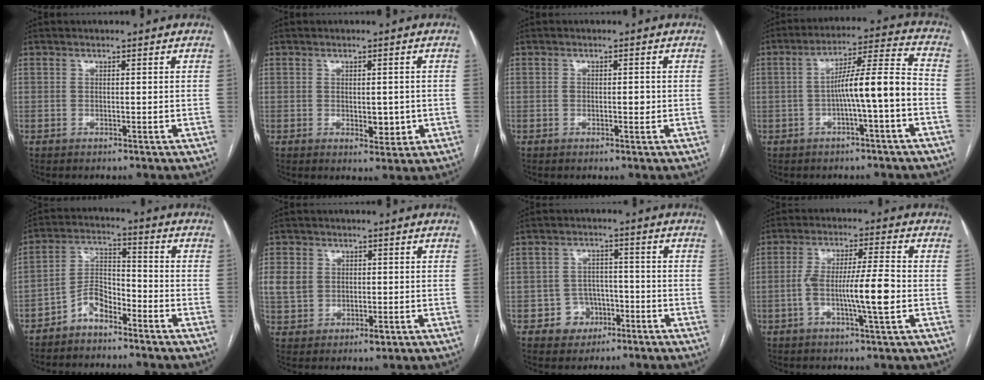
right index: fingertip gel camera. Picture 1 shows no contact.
{"total": 3.5, "force": [-0.4, 2.0, 2.9], "torque": [-0.033, -0.003, 0.002]}
{"total": 1.8, "force": [-0.1, 1.0, 1.5], "torque": [-0.021, 0.002, -0.001]}
{"total": 9.9, "force": [-2.4, -0.2, 9.6], "torque": [-0.155, 0.029, -0.039]}
{"total": 5.9, "force": [-4.3, 2.5, 3.1], "torque": [-0.063, 0.014, -0.086]}
{"total": 7.3, "force": [0.6, 6.2, 3.9], "torque": [-0.091, 0.004, 0.019]}
{"total": 5.2, "force": [-2.3, 4.6, 0.8], "torque": [-0.003, 0.015, -0.029]}
{"total": 9.4, "force": [-2.0, 0.4, 9.2], "torque": [-0.166, 0.006, -0.037]}